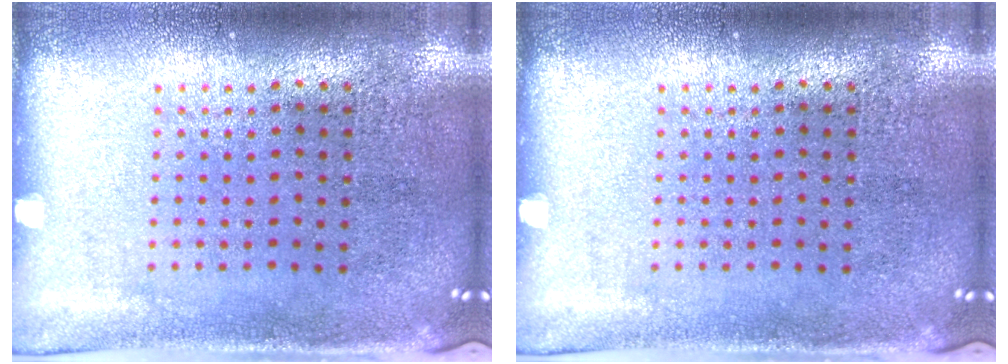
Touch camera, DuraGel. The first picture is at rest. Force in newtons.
{"total": 0.0}